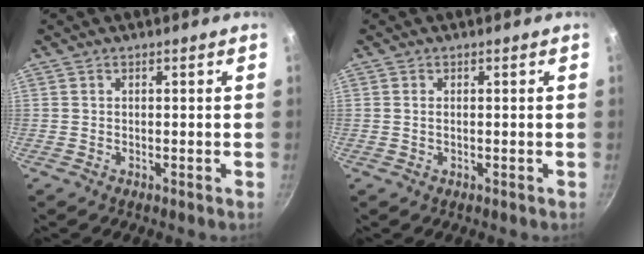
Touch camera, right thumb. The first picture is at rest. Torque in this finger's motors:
{"motor_torque": [-0.32, 0.36, -0.09, 0.61, 0.00]}